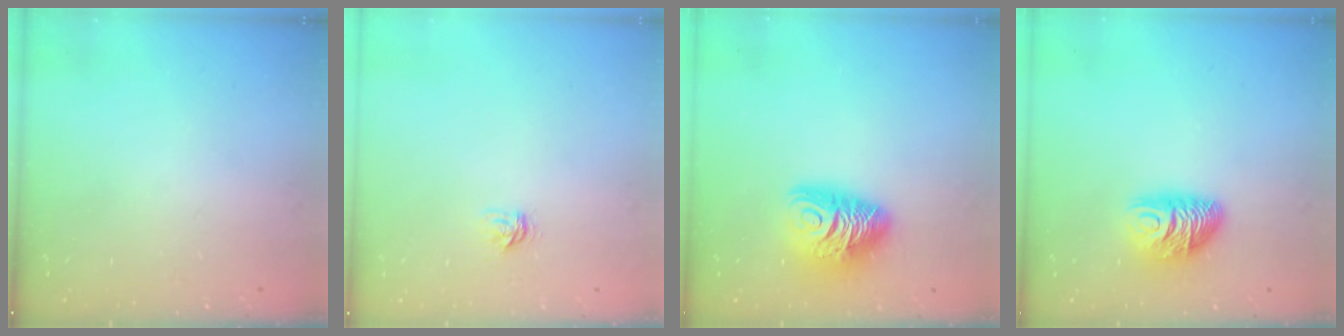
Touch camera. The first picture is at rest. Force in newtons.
{"total": 3.6, "press": 3.6, "slide": 0.4}
{"total": 12.4, "press": 12.3, "slide": 1.4}
{"total": 9.5, "press": 9.4, "slide": 0.7}